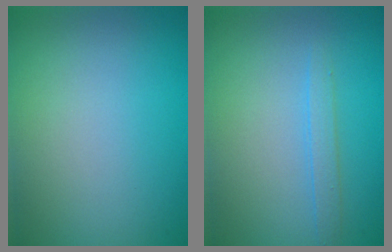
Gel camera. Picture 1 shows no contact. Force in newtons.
{"total": 1.4, "press": 1.4, "slide": 0.0}